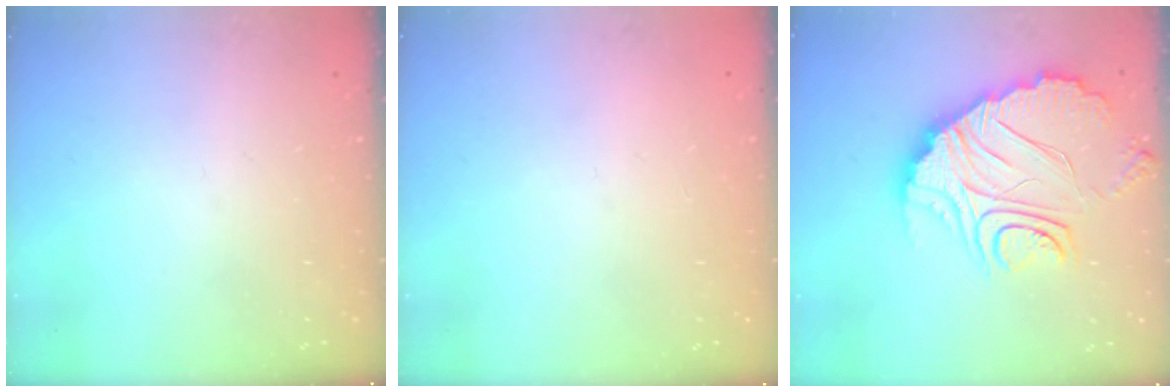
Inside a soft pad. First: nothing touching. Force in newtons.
{"total": 2.2, "press": 2.2, "slide": 0.1}
{"total": 16.3, "press": 16.2, "slide": 1.5}